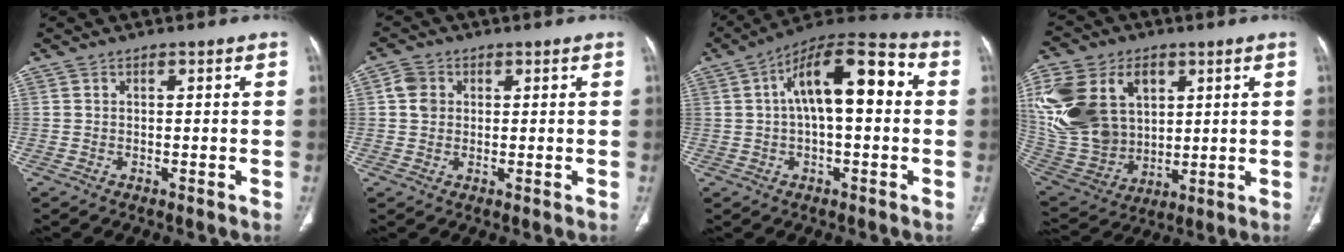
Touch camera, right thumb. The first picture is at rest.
{"total": 3.5, "force": [0.7, 3.0, 1.7], "torque": [-0.021, 0.004, 0.012]}
{"total": 16.1, "force": [2.5, 6.7, 14.4], "torque": [-0.221, 0.041, 0.032]}
{"total": 25.0, "force": [7.2, 18.1, 15.6], "torque": [-0.336, 0.006, 0.159]}